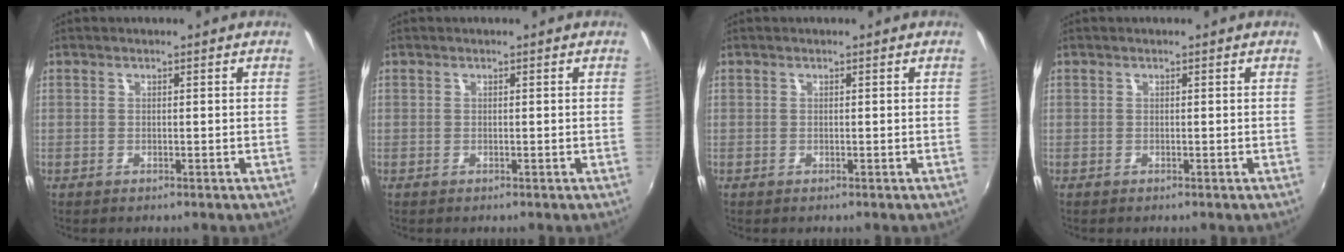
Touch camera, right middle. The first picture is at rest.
{"total": 0.0}
{"total": 0.0}
{"total": 0.0}